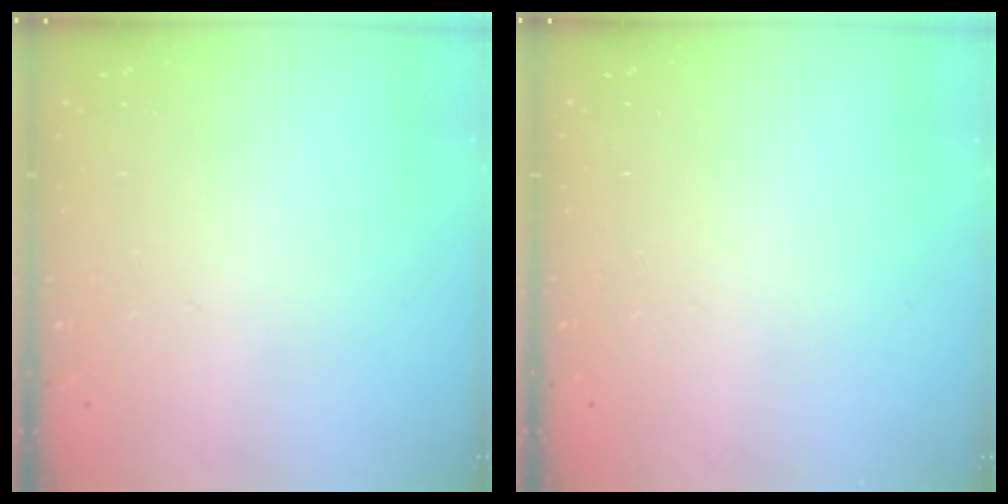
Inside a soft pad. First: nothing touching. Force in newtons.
{"total": 0.0}